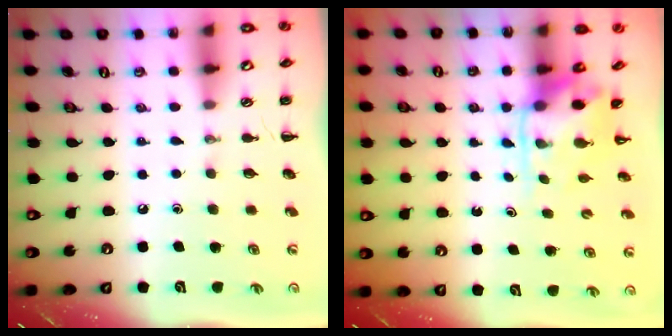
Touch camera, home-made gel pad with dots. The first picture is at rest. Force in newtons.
{"total": 3.6, "press": 3.5, "slide": 0.8}